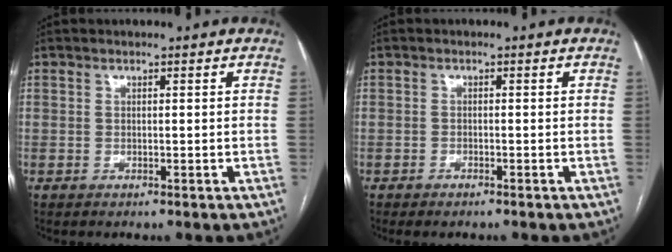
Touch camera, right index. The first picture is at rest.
{"total": 1.2, "force": [-1.0, 0.4, 0.6], "torque": [-0.013, -0.001, -0.010]}